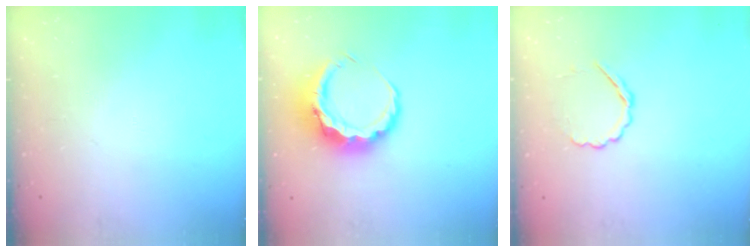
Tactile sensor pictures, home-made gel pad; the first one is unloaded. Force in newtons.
{"total": 8.4, "press": 8.3, "slide": 1.6}
{"total": 4.1, "press": 3.8, "slide": 1.4}